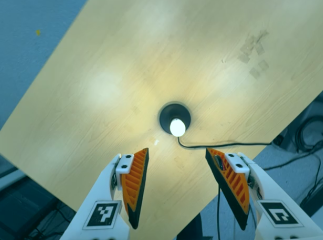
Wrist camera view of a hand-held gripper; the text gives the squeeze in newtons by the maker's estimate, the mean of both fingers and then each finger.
{"total": 0.0}